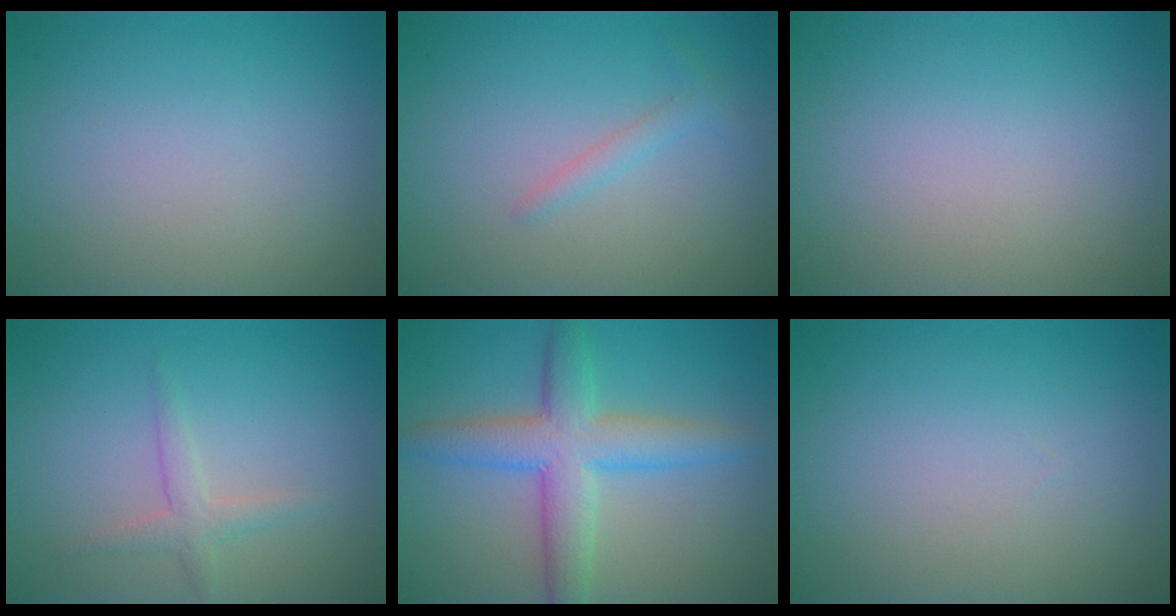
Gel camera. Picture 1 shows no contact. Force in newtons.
{"total": 1.2, "press": 1.2, "slide": 0.1}
{"total": 0.0}
{"total": 1.7, "press": 1.7, "slide": 0.1}
{"total": 5.8, "press": 5.8, "slide": 0.1}
{"total": 0.0}